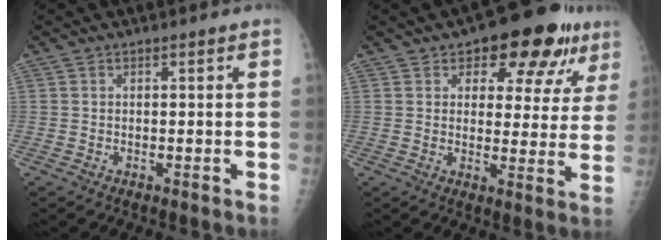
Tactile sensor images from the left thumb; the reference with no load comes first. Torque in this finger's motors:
{"motor_torque": [0.22, 0.41, 0.06, -0.22, 0.08]}